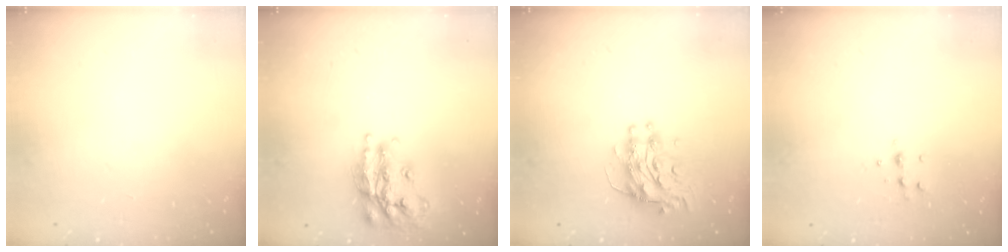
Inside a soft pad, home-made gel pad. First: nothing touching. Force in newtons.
{"total": 17.9, "press": 17.8, "slide": 1.3}
{"total": 10.4, "press": 10.4, "slide": 1.0}
{"total": 5.8, "press": 5.7, "slide": 1.2}